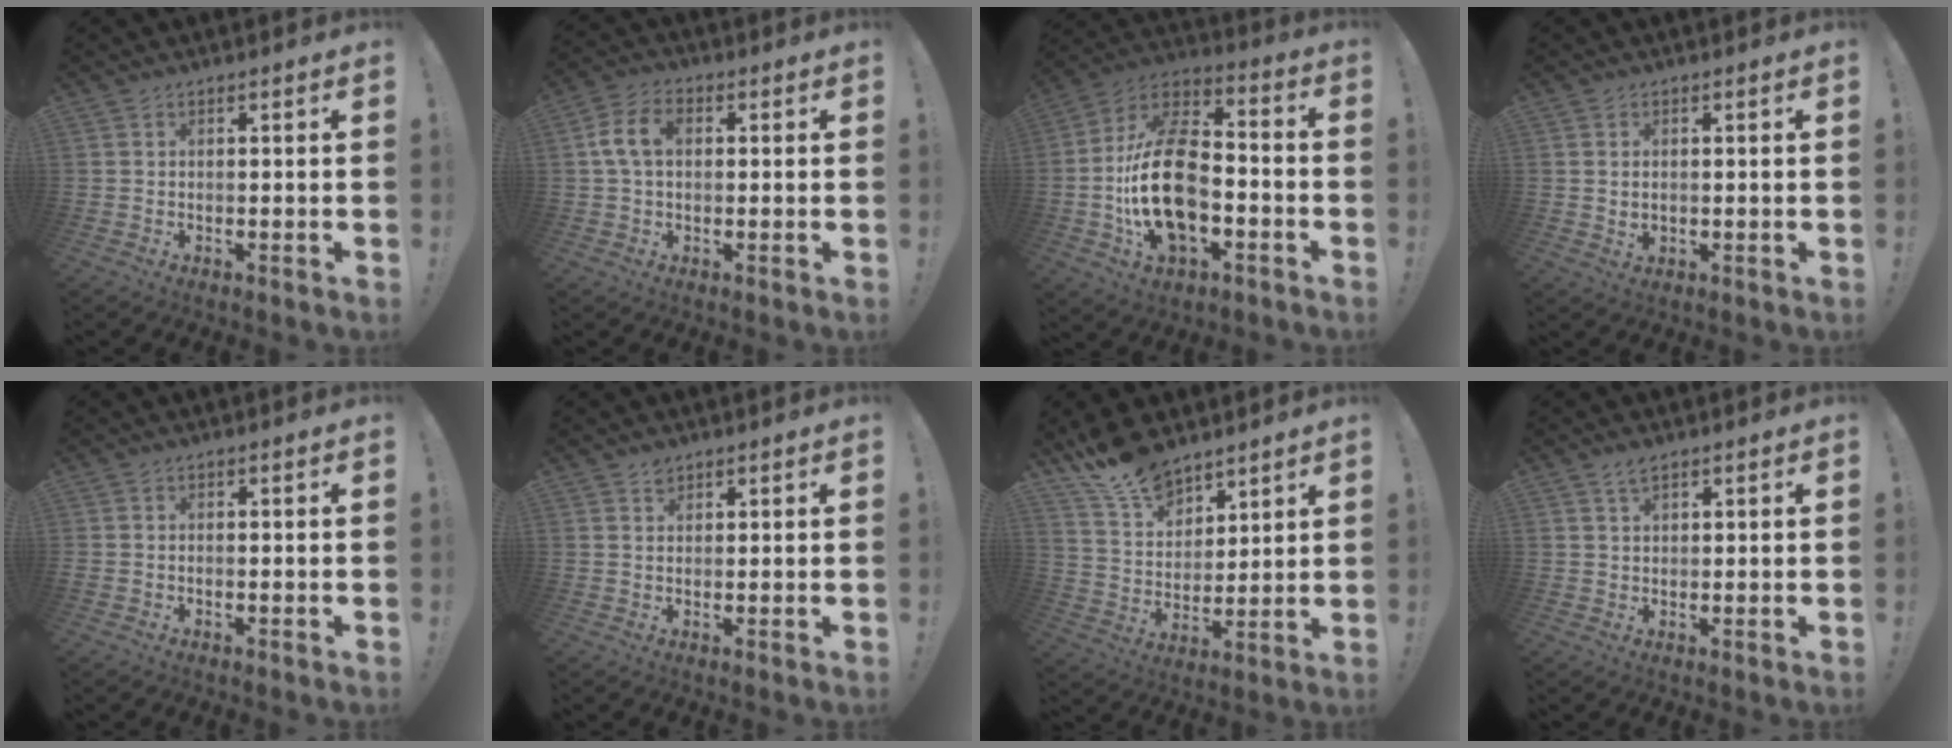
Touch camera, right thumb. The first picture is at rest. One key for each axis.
{"total": 8.3, "fx": 1.1, "fy": 5.5, "fz": 6.1, "tx": -0.131, "ty": 0.012, "tz": 0.021}
{"total": 23.1, "fx": -4.4, "fy": 13.9, "fz": 17.9, "tx": -0.326, "ty": 0.029, "tz": -0.067}
{"total": 1.8, "fx": 0.5, "fy": 1.0, "fz": 1.4, "tx": -0.024, "ty": 0.001, "tz": 0.009}
{"total": 0.6, "fx": -0.5, "fy": 0.2, "fz": 0.3, "tx": -0.006, "ty": -0.001, "tz": -0.009}
{"total": 1.7, "fx": 1.3, "fy": 1.0, "fz": 0.6, "tx": 0.008, "ty": -0.010, "tz": 0.019}
{"total": 13.5, "fx": 10.9, "fy": 6.3, "fz": 4.6, "tx": -0.100, "ty": -0.075, "tz": 0.210}
{"total": 2.9, "fx": 2.0, "fy": 1.4, "fz": 1.6, "tx": -0.019, "ty": -0.009, "tz": 0.034}